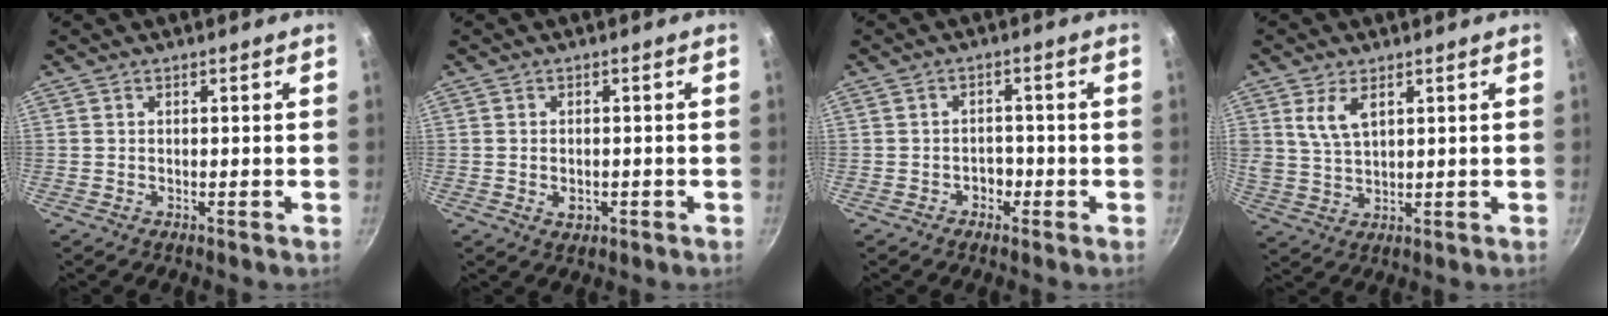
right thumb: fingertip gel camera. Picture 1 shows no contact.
{"total": 2.5, "force": [-0.8, 1.8, 1.6], "torque": [-0.021, 0.003, -0.009]}
{"total": 4.1, "force": [-1.8, 3.2, 1.9], "torque": [0.003, 0.022, -0.027]}
{"total": 5.8, "force": [2.6, 3.1, 4.1], "torque": [-0.075, -0.015, 0.057]}